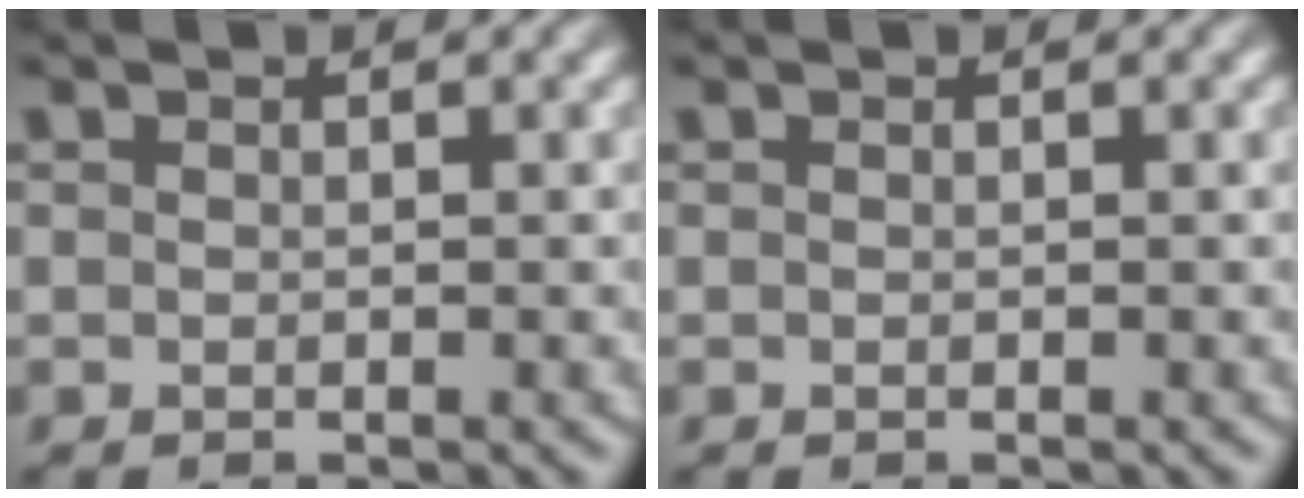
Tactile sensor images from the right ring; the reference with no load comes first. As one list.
[{"total": 0.0}]